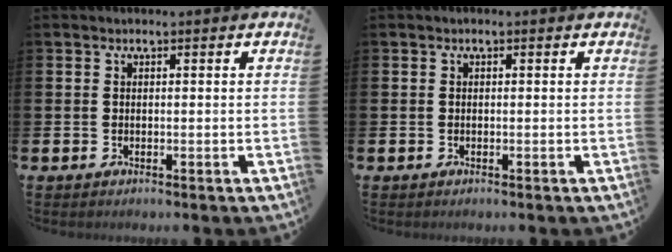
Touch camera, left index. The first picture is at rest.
{"total": 0.0}